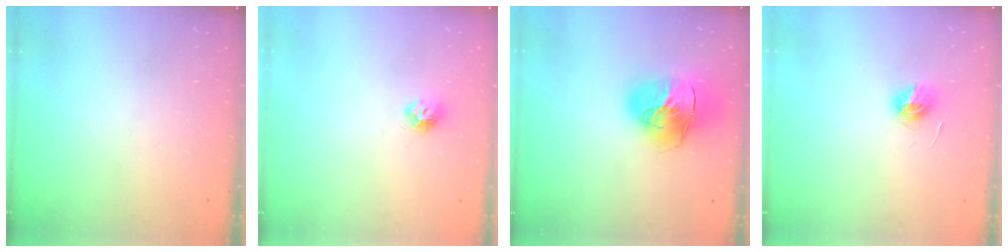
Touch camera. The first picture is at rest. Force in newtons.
{"total": 7.1, "press": 7.1, "slide": 0.8}
{"total": 20.8, "press": 20.6, "slide": 2.7}
{"total": 5.6, "press": 5.6, "slide": 0.6}